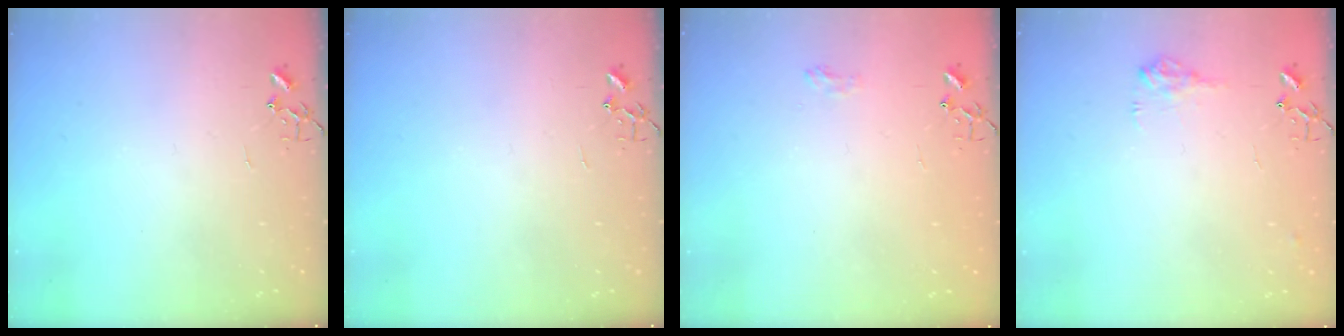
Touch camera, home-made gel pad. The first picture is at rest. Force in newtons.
{"total": 0.0}
{"total": 6.3, "press": 6.3, "slide": 0.8}
{"total": 8.1, "press": 8.1, "slide": 0.3}